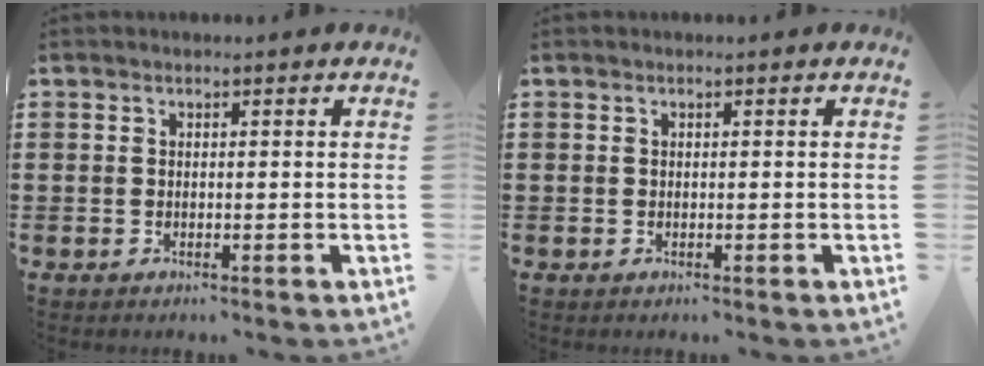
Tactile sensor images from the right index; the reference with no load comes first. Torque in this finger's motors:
{"motor_torque": [0.36, 0.37, 0.00, 0.00]}